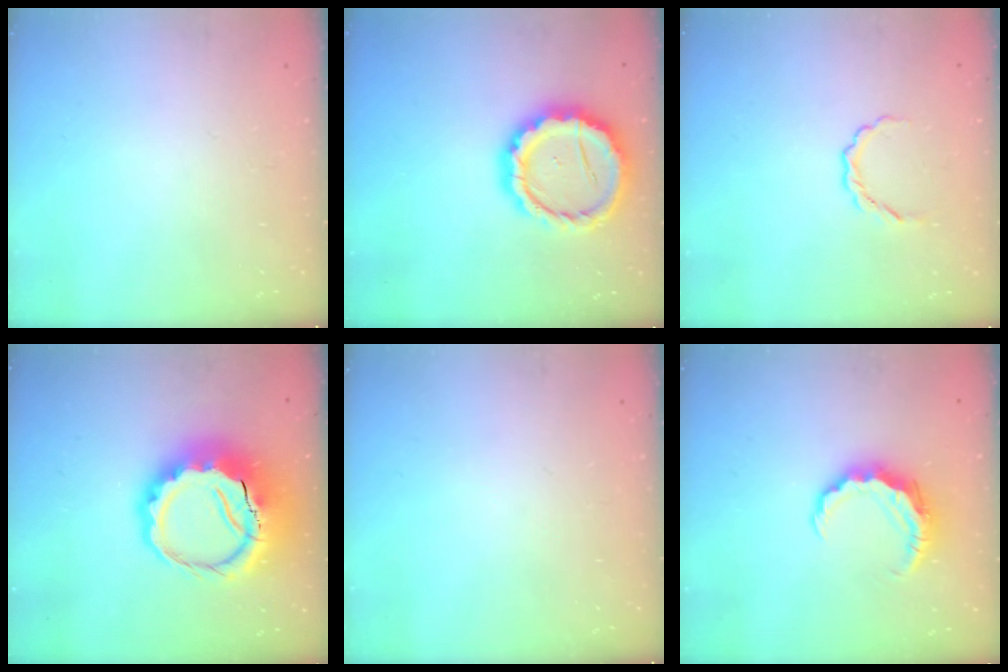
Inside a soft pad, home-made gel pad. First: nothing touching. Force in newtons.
{"total": 14.4, "press": 14.3, "slide": 1.2}
{"total": 3.4, "press": 3.3, "slide": 0.8}
{"total": 14.2, "press": 13.9, "slide": 3.1}
{"total": 0.0}
{"total": 8.4, "press": 8.4, "slide": 0.5}